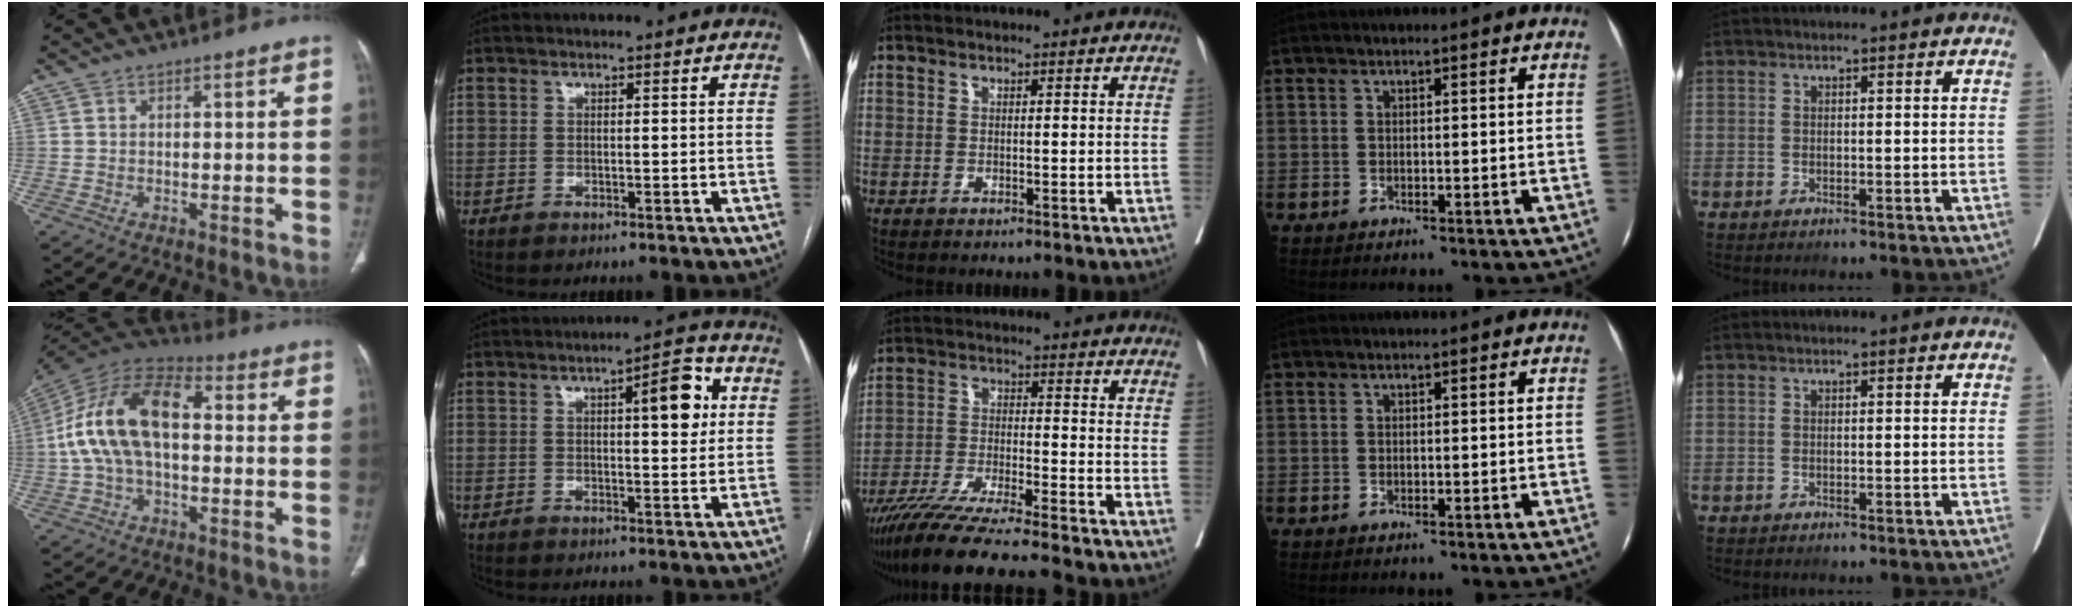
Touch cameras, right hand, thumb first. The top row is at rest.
{"thumb": {"total": 17.7, "force": [0.6, 10.2, 14.5], "torque": [-0.274, 0.043, 0.005]}, "index": {"total": 7.1, "force": [1.9, 1.8, 6.6], "torque": [-0.087, 0.012, 0.022]}, "middle": {"total": 13.3, "force": [-11.5, -1.3, 6.5], "torque": [-0.105, -0.028, -0.194]}}